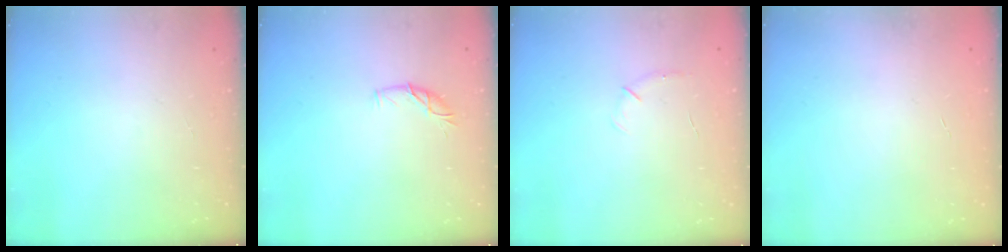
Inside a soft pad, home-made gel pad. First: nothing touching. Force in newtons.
{"total": 6.1, "press": 6.1, "slide": 0.6}
{"total": 4.1, "press": 4.0, "slide": 1.0}
{"total": 0.0}